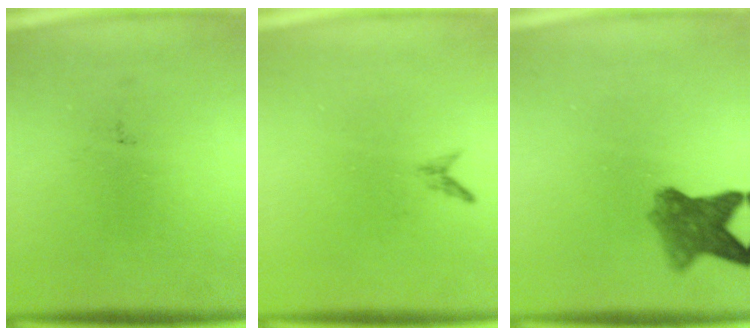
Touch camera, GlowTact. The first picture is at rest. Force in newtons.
{"total": 0.7}
{"total": 5.6}